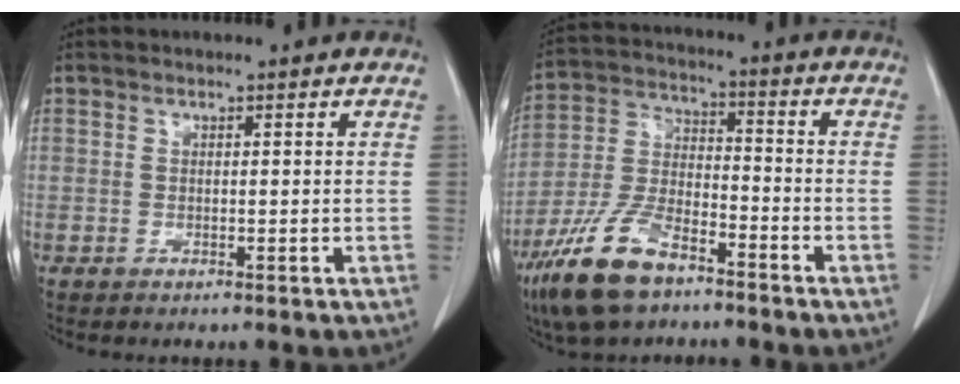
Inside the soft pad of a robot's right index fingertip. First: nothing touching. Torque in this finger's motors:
{"motor_torque": [-0.24, -0.04, 0.03, -0.06]}